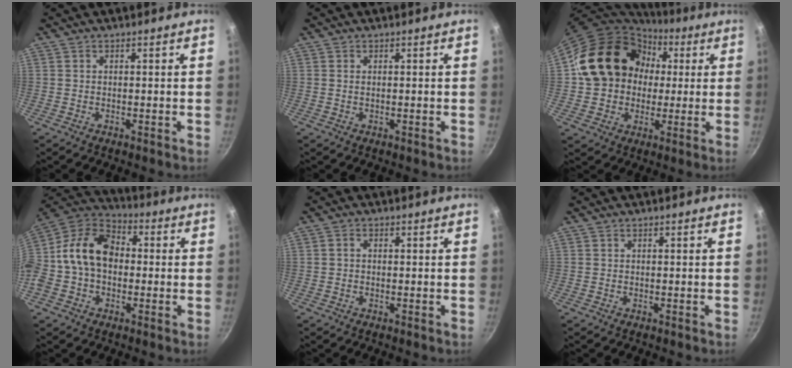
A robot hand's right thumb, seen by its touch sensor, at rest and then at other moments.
{"total": 0.6, "force": [0.2, 0.3, 0.5], "torque": [-0.010, 0.000, 0.004]}
{"total": 20.3, "force": [3.2, 17.0, 10.6], "torque": [-0.168, 0.042, 0.052]}
{"total": 15.5, "force": [0.1, 11.5, 10.3], "torque": [-0.157, 0.040, -0.016]}
{"total": 1.1, "force": [0.0, 0.9, 0.6], "torque": [-0.012, 0.006, 0.000]}
{"total": 0.0}